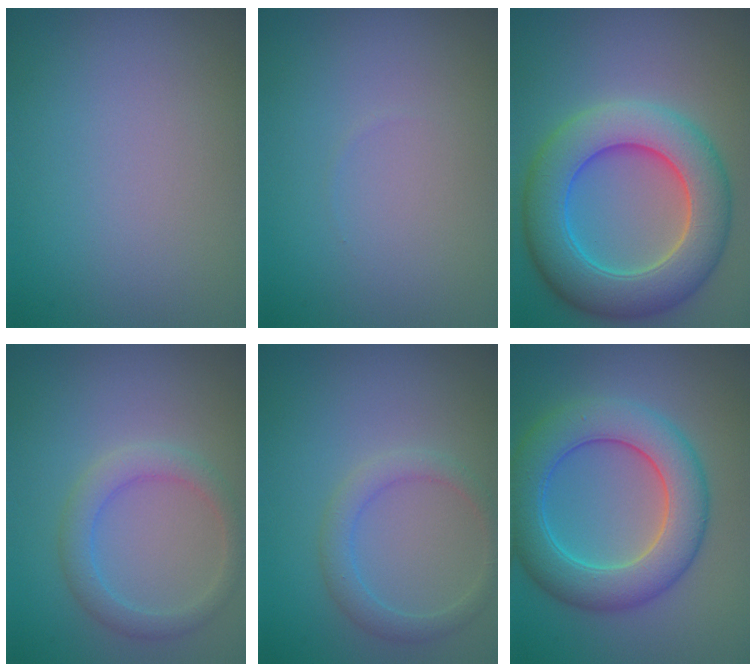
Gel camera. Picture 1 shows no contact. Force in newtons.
{"total": 0.0}
{"total": 9.0, "press": 9.0, "slide": 0.4}
{"total": 2.7, "press": 2.7, "slide": 0.0}
{"total": 2.2, "press": 2.2, "slide": 0.1}
{"total": 7.6, "press": 7.6, "slide": 0.0}